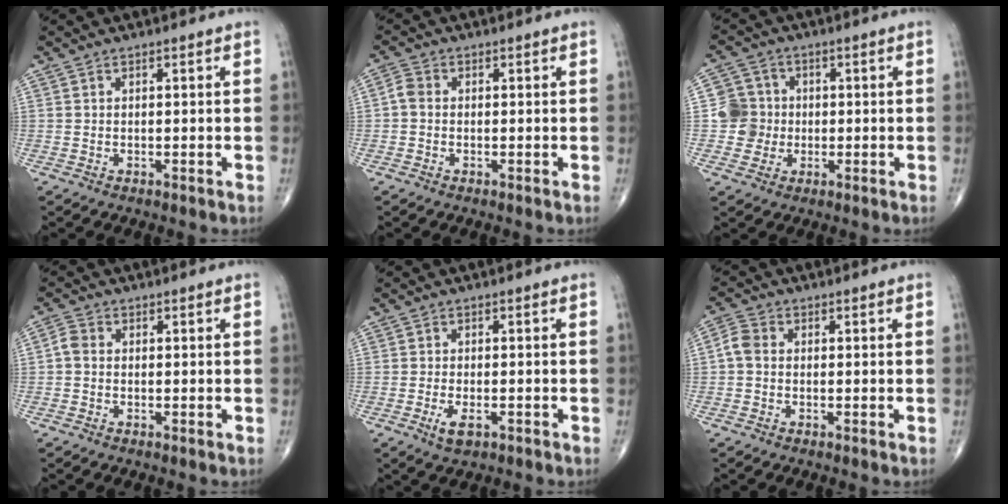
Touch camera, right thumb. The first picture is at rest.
{"total": 2.2, "force": [-0.3, 1.7, 1.4], "torque": [-0.025, 0.004, -0.015]}
{"total": 6.1, "force": [-0.4, 6.0, 0.7], "torque": [0.019, 0.011, -0.013]}
{"total": 2.2, "force": [-0.3, 1.7, 1.4], "torque": [-0.025, 0.005, -0.014]}
{"total": 3.3, "force": [-1.5, 1.4, 2.5], "torque": [-0.049, -0.003, -0.023]}
{"total": 3.2, "force": [-0.2, 2.5, 2.1], "torque": [-0.044, 0.008, -0.014]}